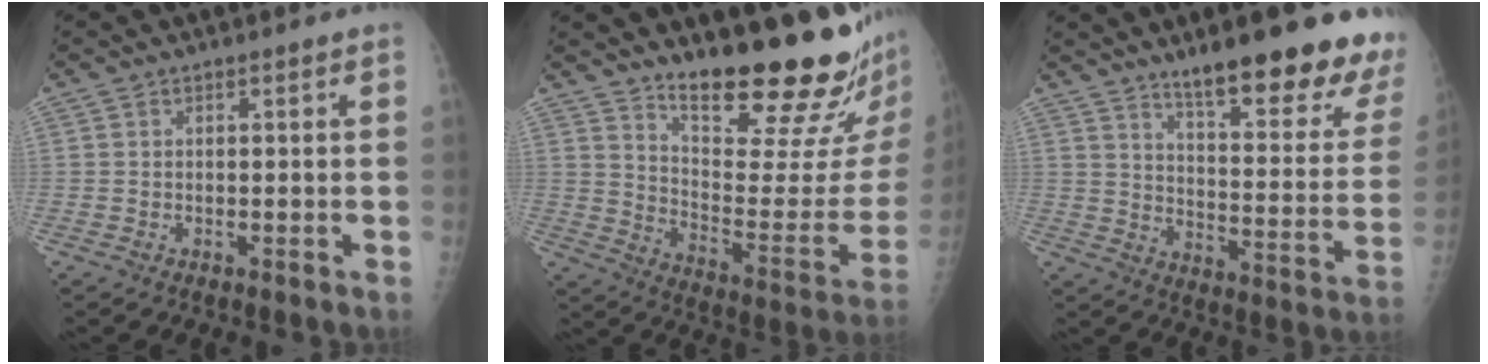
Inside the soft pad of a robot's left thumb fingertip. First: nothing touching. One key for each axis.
{"total": 23.5, "fx": 18.0, "fy": 4.2, "fz": 14.5, "tx": -0.188, "ty": -0.143, "tz": 0.264}
{"total": 23.7, "fx": 16.7, "fy": 4.9, "fz": 16.0, "tx": -0.184, "ty": -0.093, "tz": 0.232}